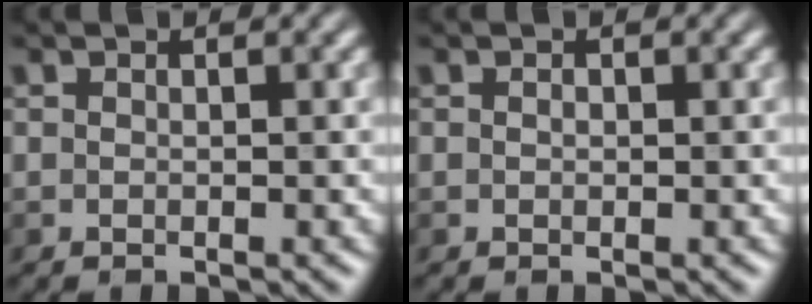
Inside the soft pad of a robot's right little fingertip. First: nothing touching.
{"total": 0.7, "force": [0.3, 0.5, 0.4], "torque": [-0.002, 0.006, -0.007]}